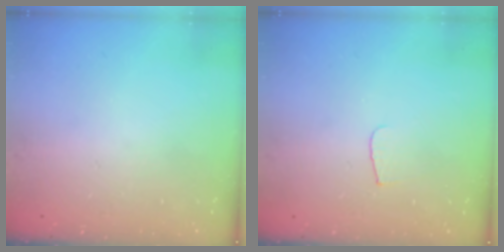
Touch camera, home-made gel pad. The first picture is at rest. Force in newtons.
{"total": 4.3, "press": 4.2, "slide": 0.4}